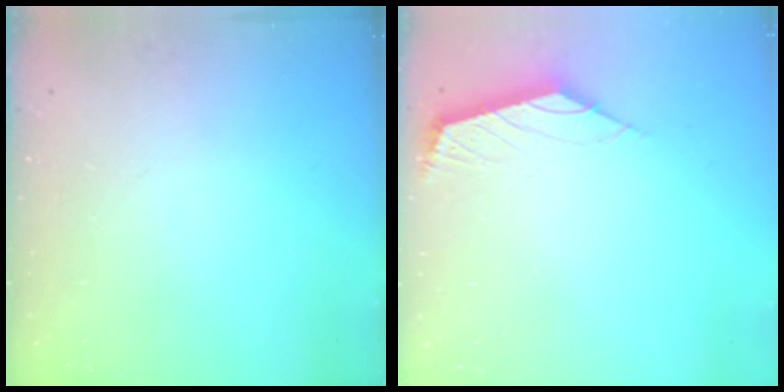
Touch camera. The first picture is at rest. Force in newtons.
{"total": 2.5, "press": 2.4, "slide": 0.7}